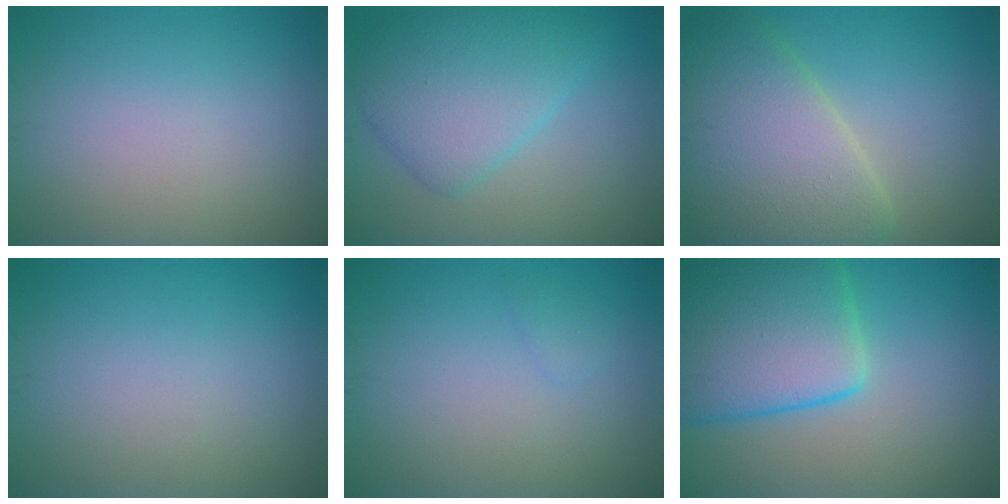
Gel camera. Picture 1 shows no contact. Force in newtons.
{"total": 6.1, "press": 6.1, "slide": 0.1}
{"total": 8.6, "press": 8.6, "slide": 0.4}
{"total": 0.0}
{"total": 0.7, "press": 0.7, "slide": 0.0}
{"total": 10.8, "press": 10.8, "slide": 0.5}